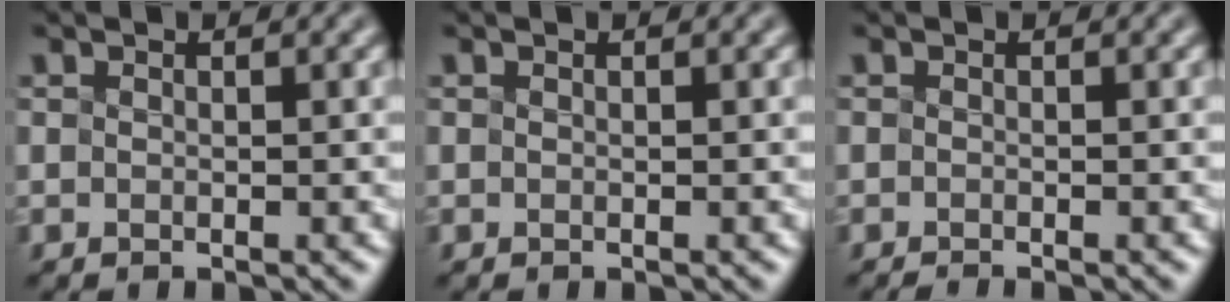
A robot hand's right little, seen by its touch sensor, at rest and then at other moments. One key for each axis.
{"total": 0.0}
{"total": 0.8, "fx": -0.8, "fy": 0.0, "fz": 0.3, "tx": 0.000, "ty": -0.011, "tz": -0.014}